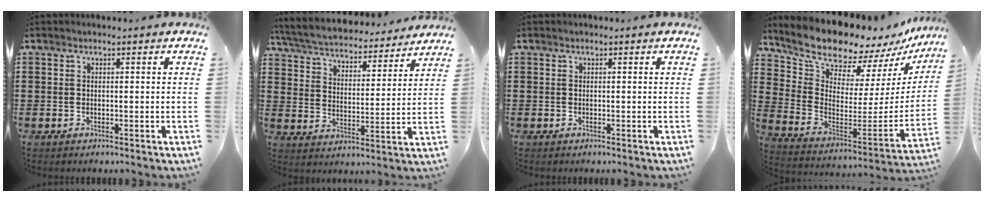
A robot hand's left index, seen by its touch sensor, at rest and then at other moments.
{"total": 4.9, "force": [4.8, 0.3, 1.1], "torque": [-0.047, -0.033, 0.078]}
{"total": 0.0}
{"total": 10.8, "force": [10.2, 2.3, 2.5], "torque": [-0.093, -0.085, 0.179]}